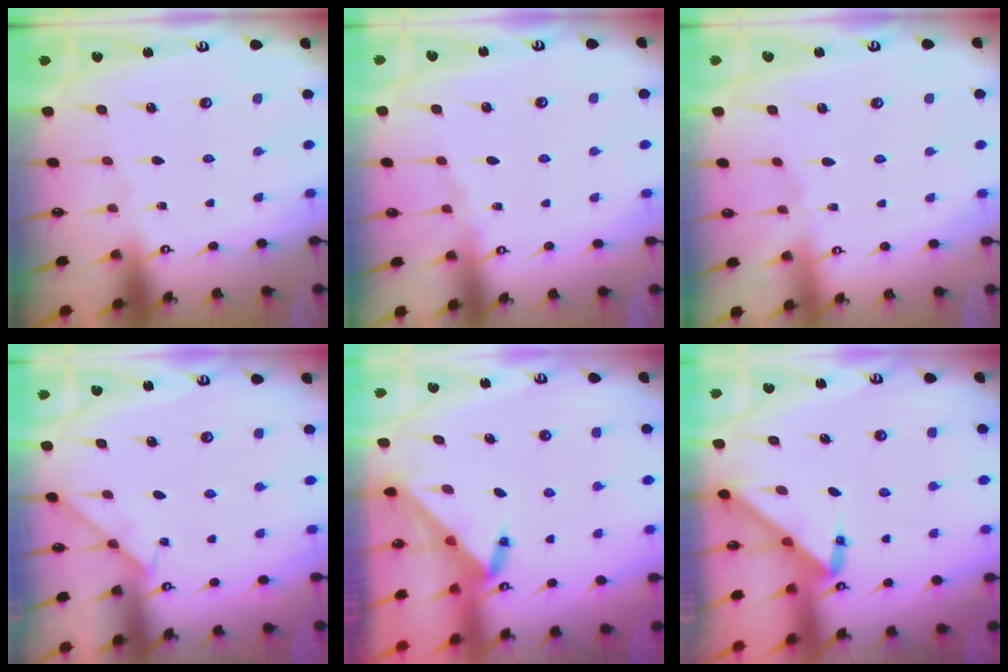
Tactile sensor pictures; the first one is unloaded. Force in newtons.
{"total": 3.7, "press": 3.7, "slide": 0.6}
{"total": 2.4, "press": 2.4, "slide": 0.5}
{"total": 4.3, "press": 4.3, "slide": 0.6}
{"total": 3.6, "press": 3.5, "slide": 0.3}
{"total": 3.0, "press": 3.0, "slide": 0.3}